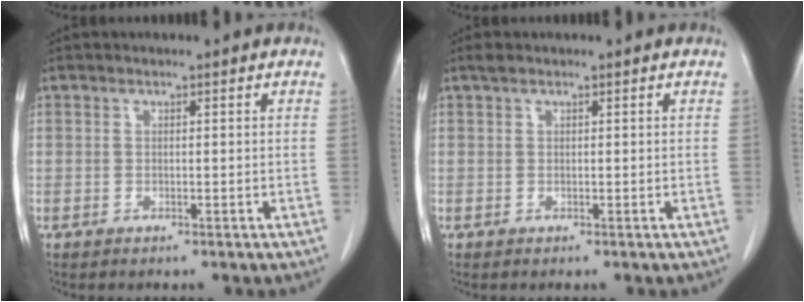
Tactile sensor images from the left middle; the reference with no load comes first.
{"total": 0.8, "force": [0.6, 0.2, 0.4], "torque": [-0.012, 0.013, 0.013]}